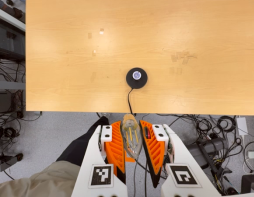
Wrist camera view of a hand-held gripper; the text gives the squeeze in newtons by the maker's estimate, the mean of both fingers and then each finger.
{"total": 20.5, "left": 21.9, "right": 19.1}